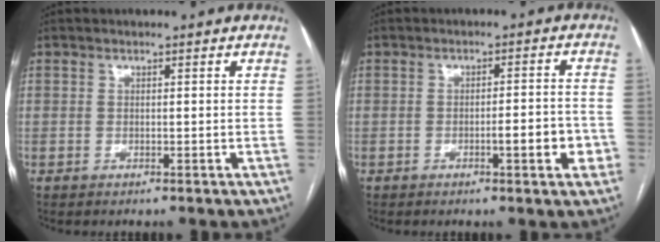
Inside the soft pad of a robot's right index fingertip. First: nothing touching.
{"total": 5.1, "force": [-1.9, 0.9, 4.6], "torque": [-0.059, 0.004, -0.025]}